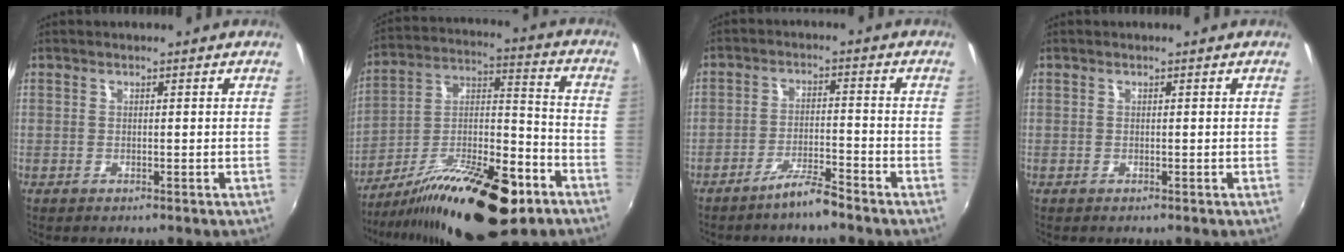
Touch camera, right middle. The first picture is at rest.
{"total": 24.4, "force": [-14.1, 8.4, 18.1], "torque": [-0.301, -0.010, -0.223]}
{"total": 4.9, "force": [-4.3, 0.0, 2.4], "torque": [-0.060, 0.003, -0.077]}
{"total": 0.0}